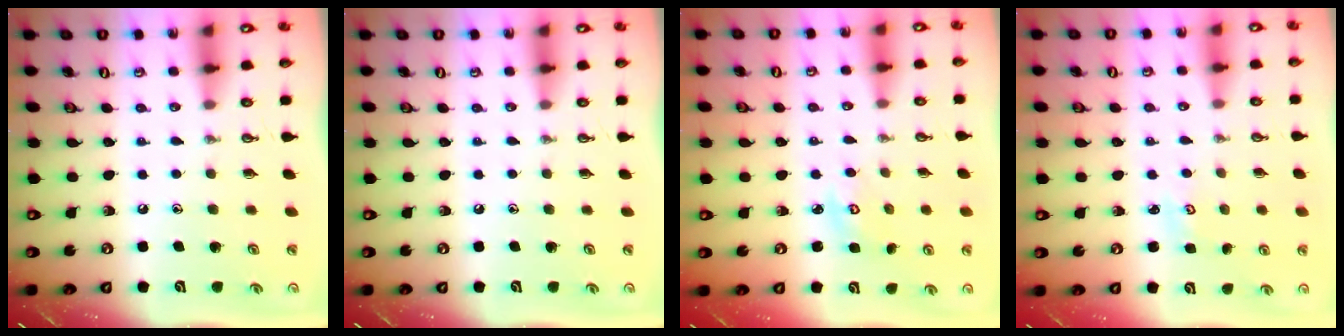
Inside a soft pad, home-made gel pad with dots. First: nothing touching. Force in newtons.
{"total": 0.0}
{"total": 3.0, "press": 3.0, "slide": 0.2}
{"total": 2.0, "press": 2.0, "slide": 0.3}